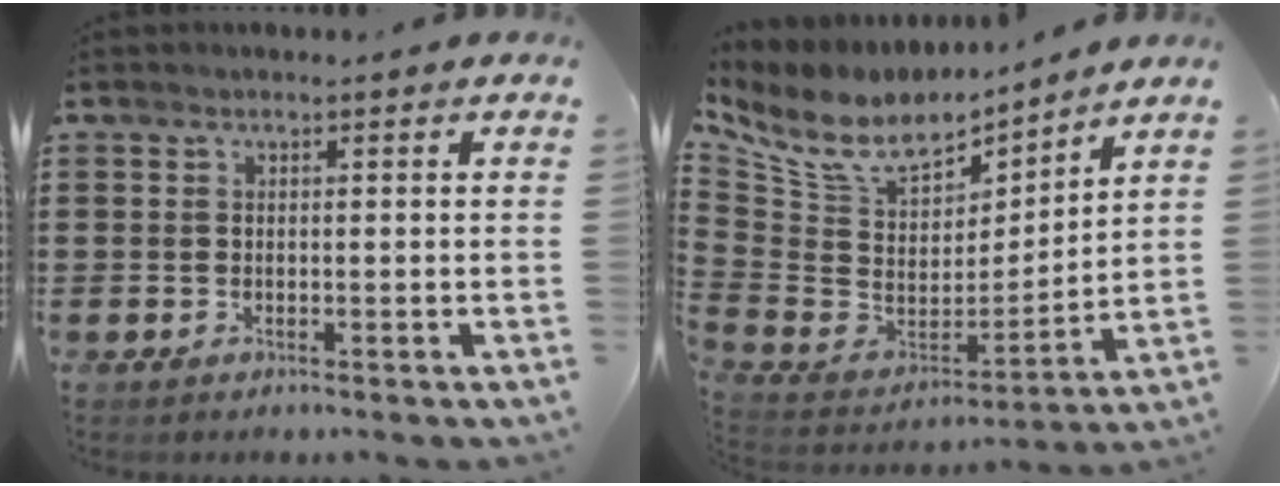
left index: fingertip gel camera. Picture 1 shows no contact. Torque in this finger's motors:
{"motor_torque": [2.14, 0.00, 0.56, 0.15]}